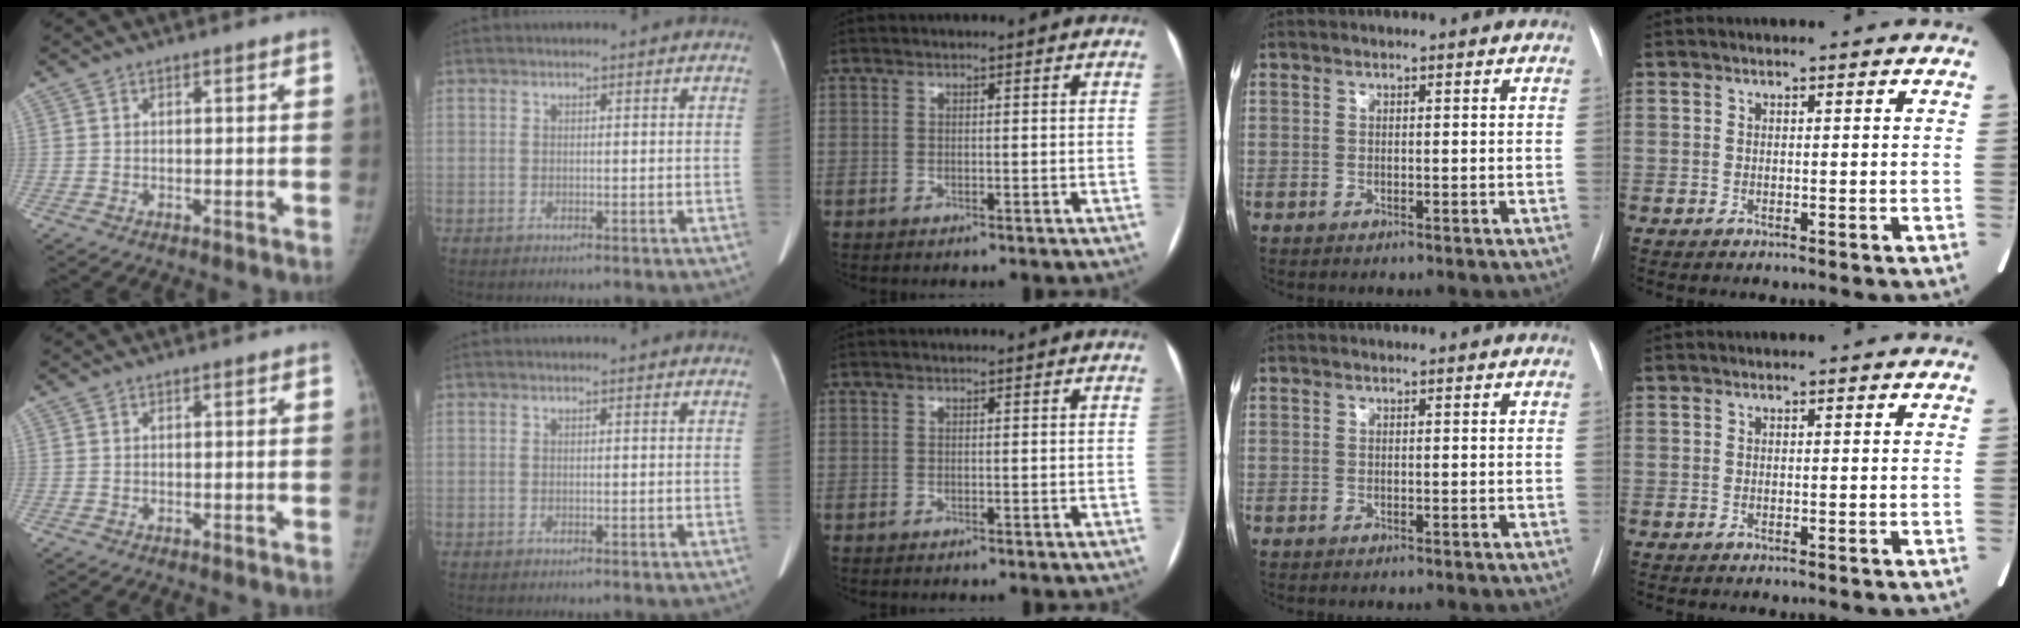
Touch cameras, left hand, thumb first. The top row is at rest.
{}